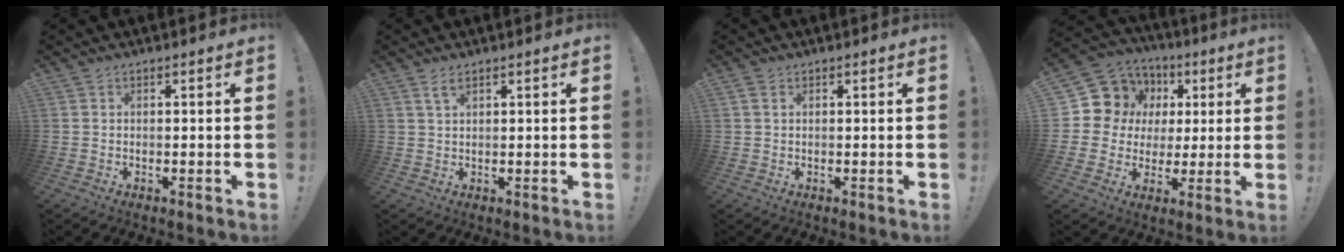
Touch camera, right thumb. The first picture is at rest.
{"total": 2.5, "force": [1.4, 0.4, 2.1], "torque": [-0.042, 0.000, 0.024]}
{"total": 1.5, "force": [0.7, 1.0, 0.9], "torque": [-0.016, 0.002, 0.014]}
{"total": 12.3, "force": [3.7, 11.2, 3.6], "torque": [-0.049, -0.017, 0.089]}